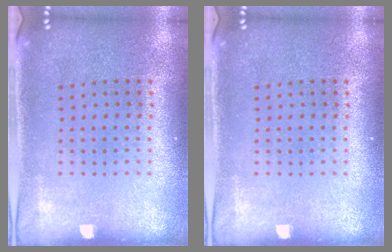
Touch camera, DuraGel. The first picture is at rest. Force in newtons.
{"total": 0.0}